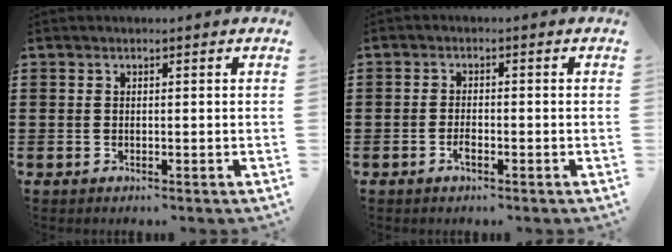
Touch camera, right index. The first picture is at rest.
{"total": 1.6, "force": [-0.9, 0.6, 1.2], "torque": [-0.025, -0.001, -0.016]}